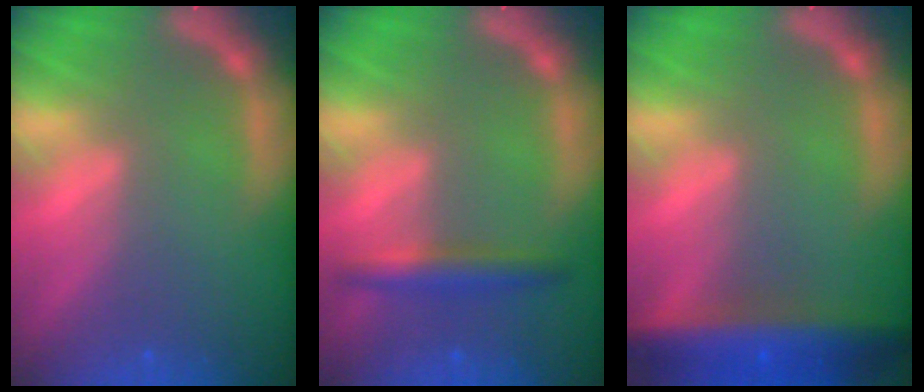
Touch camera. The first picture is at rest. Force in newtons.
{"total": 3.0}
{"total": 8.0}